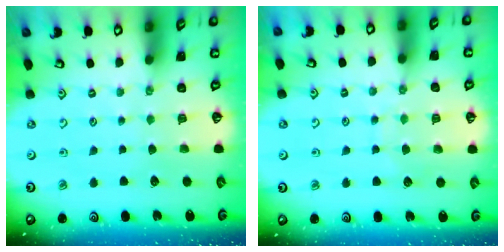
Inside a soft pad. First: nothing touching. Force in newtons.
{"total": 6.8, "press": 6.8, "slide": 0.6}